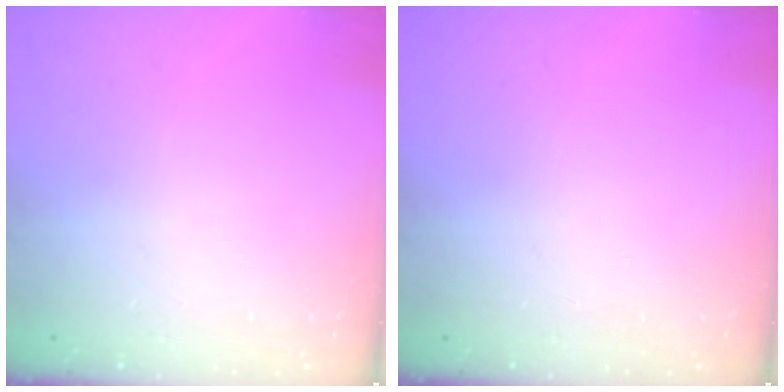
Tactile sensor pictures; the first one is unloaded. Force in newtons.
{"total": 0.0}